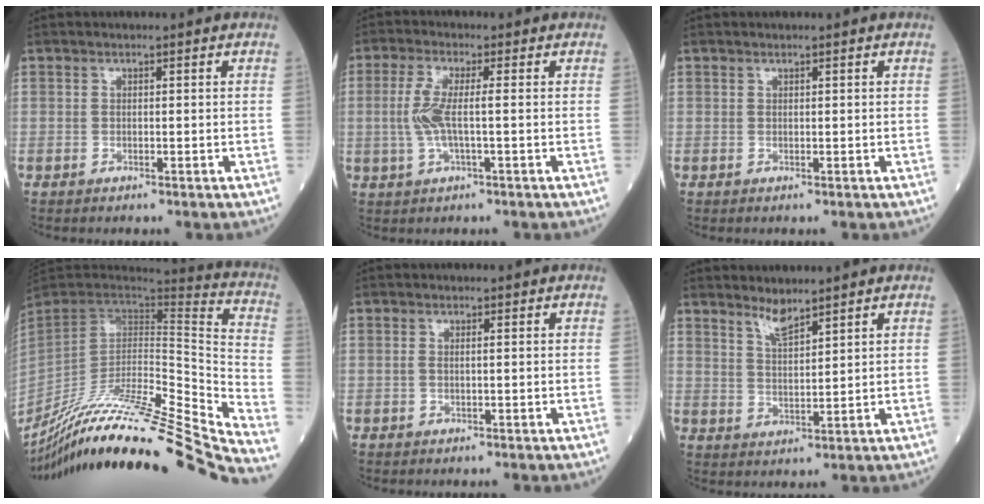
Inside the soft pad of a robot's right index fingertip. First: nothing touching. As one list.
[{"total": 5.2, "force": [-0.2, 0.8, 5.2], "torque": [-0.123, 0.003, -0.008]}, {"total": 0.0}, {"total": 35.7, "force": [-31.0, -0.8, 17.7], "torque": [-0.223, -0.074, -0.475]}, {"total": 0.9, "force": [0.0, 0.1, 0.9], "torque": [-0.023, 0.000, 0.000]}, {"total": 3.4, "force": [3.1, 0.1, 1.5], "torque": [-0.031, -0.010, 0.061]}]